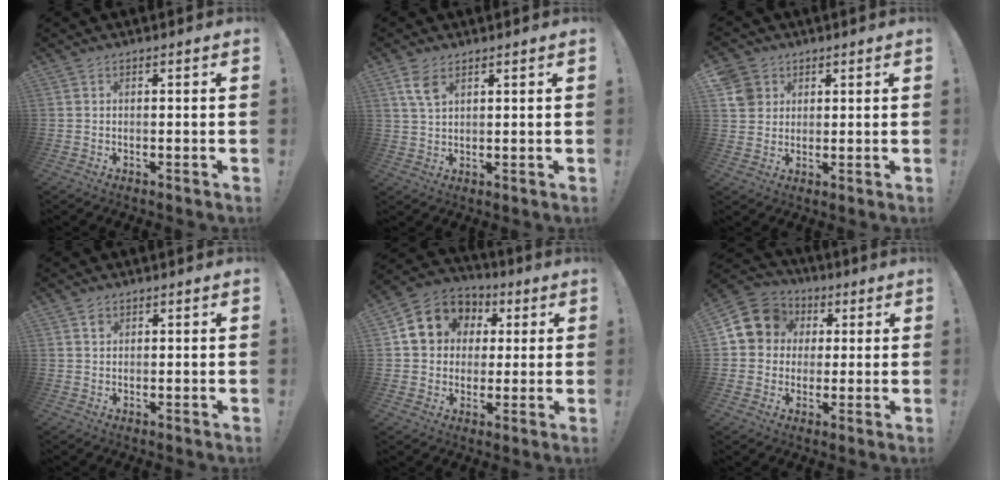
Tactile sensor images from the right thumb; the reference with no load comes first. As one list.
[{"total": 5.5, "force": [3.1, 2.6, 3.7], "torque": [-0.060, -0.013, 0.057]}, {"total": 6.6, "force": [2.8, 5.8, 1.4], "torque": [-0.016, -0.013, 0.058]}, {"total": 1.3, "force": [0.7, 1.0, 0.4], "torque": [0.007, -0.006, 0.010]}, {"total": 12.0, "force": [3.1, 10.6, 4.9], "torque": [-0.063, -0.006, 0.066]}, {"total": 10.7, "force": [2.4, 9.8, 3.6], "torque": [-0.052, 0.002, 0.053]}]